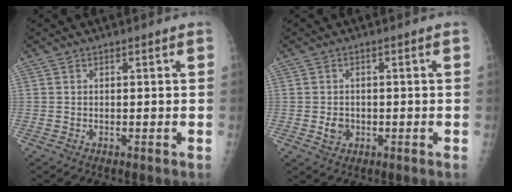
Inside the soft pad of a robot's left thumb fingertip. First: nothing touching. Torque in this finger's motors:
{"motor_torque": [-0.36, -0.14, 0.01, 0.00, -0.01]}